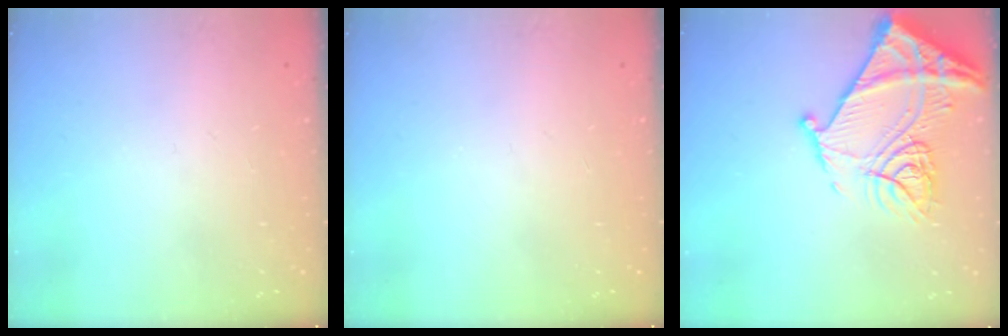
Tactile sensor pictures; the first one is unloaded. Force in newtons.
{"total": 0.0}
{"total": 19.8, "press": 19.7, "slide": 2.1}